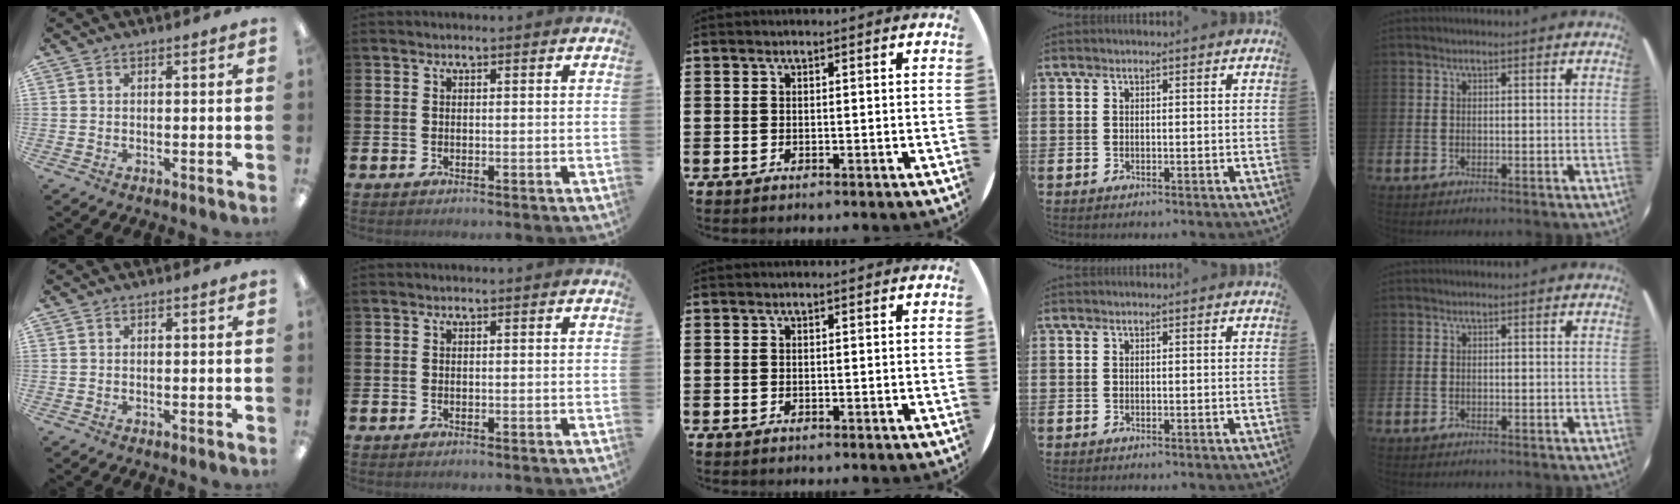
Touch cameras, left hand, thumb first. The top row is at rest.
{}